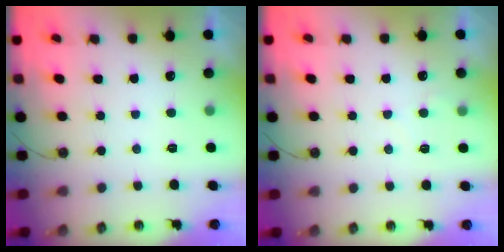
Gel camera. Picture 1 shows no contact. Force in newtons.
{"total": 3.3, "press": 3.3, "slide": 0.4}